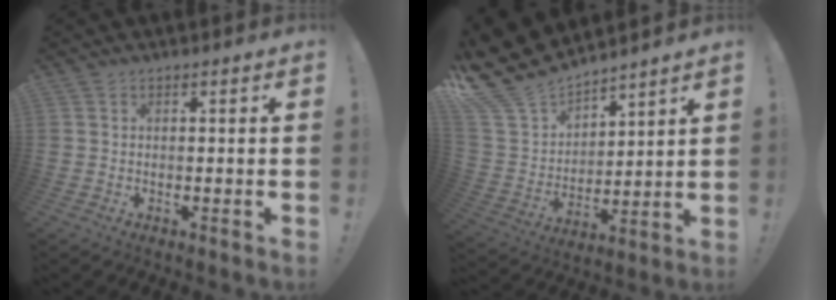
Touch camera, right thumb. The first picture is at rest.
{"total": 14.9, "force": [12.8, 6.7, 3.9], "torque": [-0.099, -0.104, 0.250]}